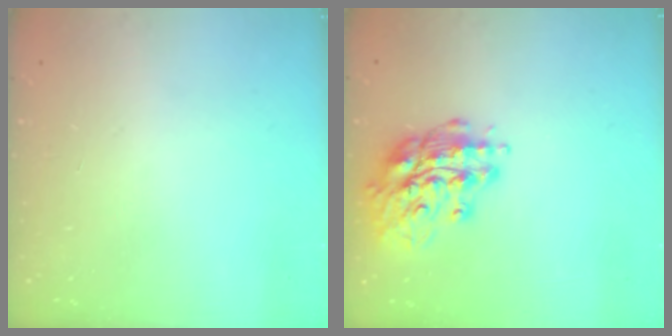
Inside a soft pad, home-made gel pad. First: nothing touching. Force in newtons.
{"total": 16.0, "press": 15.9, "slide": 1.6}